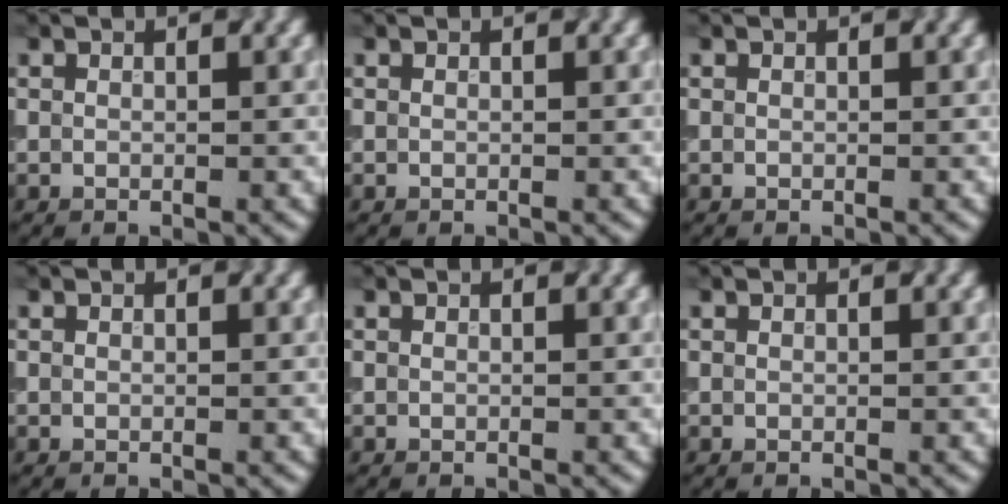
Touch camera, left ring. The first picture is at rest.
{"total": 0.0}
{"total": 0.0}
{"total": 0.0}
{"total": 0.0}
{"total": 0.0}